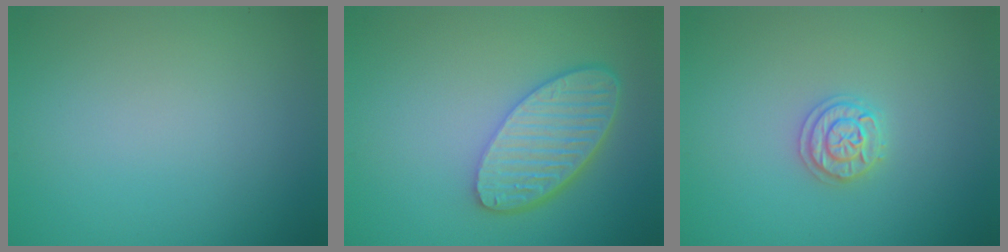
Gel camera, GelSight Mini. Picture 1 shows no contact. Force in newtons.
{"total": 5.9, "press": 4.5, "slide": 3.8}
{"total": 2.0, "press": 2.0, "slide": 0.3}